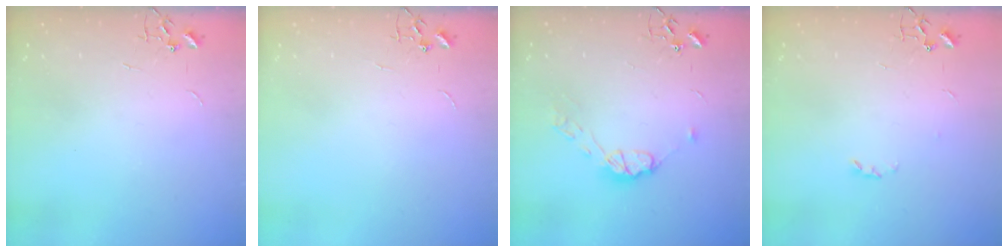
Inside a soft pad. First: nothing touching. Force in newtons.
{"total": 0.0}
{"total": 8.6, "press": 8.6, "slide": 0.5}
{"total": 2.8, "press": 2.7, "slide": 0.5}